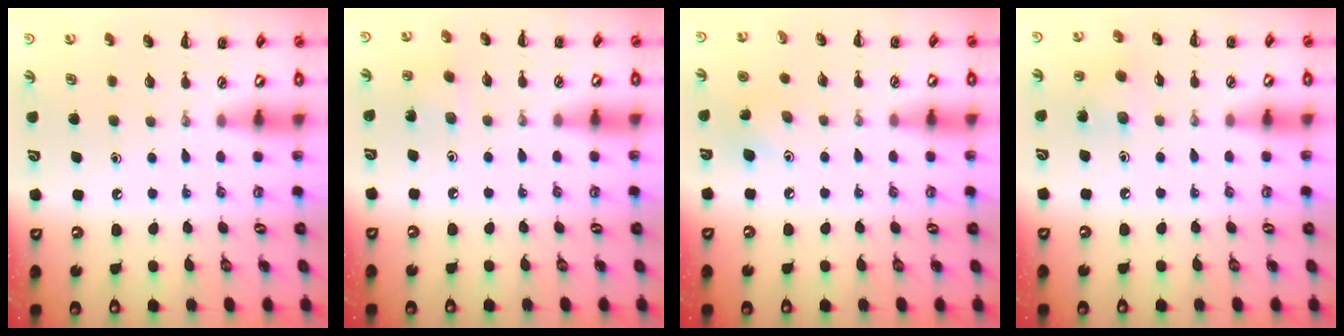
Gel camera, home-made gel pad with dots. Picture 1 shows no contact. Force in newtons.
{"total": 2.2, "press": 2.1, "slide": 0.7}
{"total": 2.9, "press": 2.8, "slide": 0.8}
{"total": 4.8, "press": 4.6, "slide": 1.1}